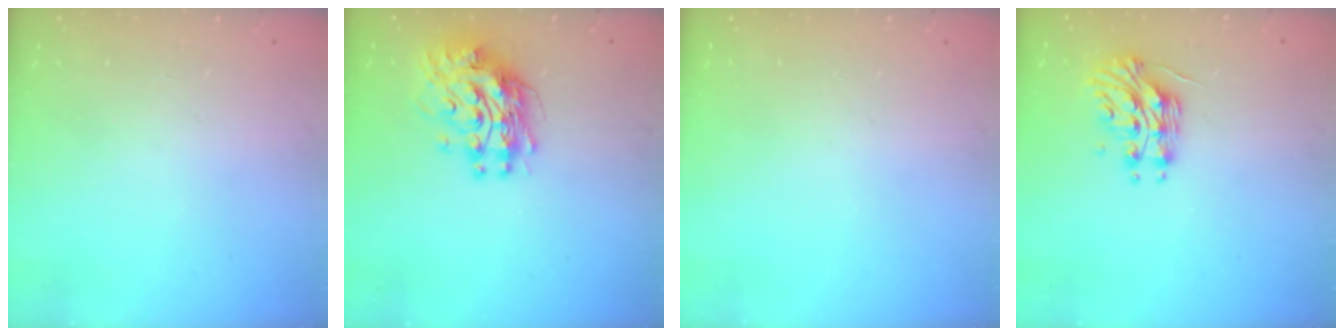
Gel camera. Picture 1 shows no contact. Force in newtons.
{"total": 11.2, "press": 11.2, "slide": 0.9}
{"total": 0.0}
{"total": 11.0, "press": 11.0, "slide": 0.9}